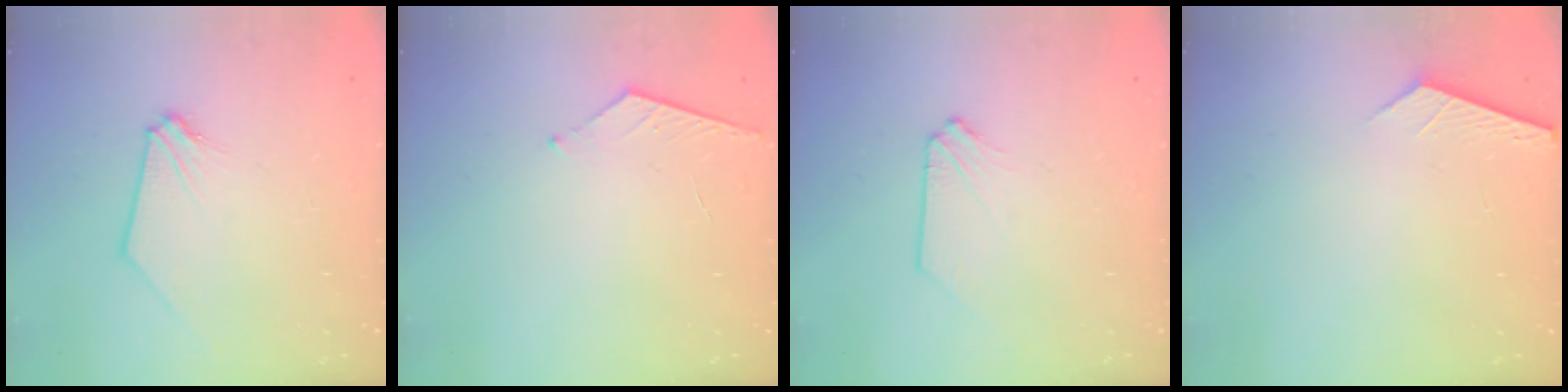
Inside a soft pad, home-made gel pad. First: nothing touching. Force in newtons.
{"total": 5.2, "press": 5.1, "slide": 0.5}
{"total": 0.0}
{"total": 2.8, "press": 2.8, "slide": 0.3}